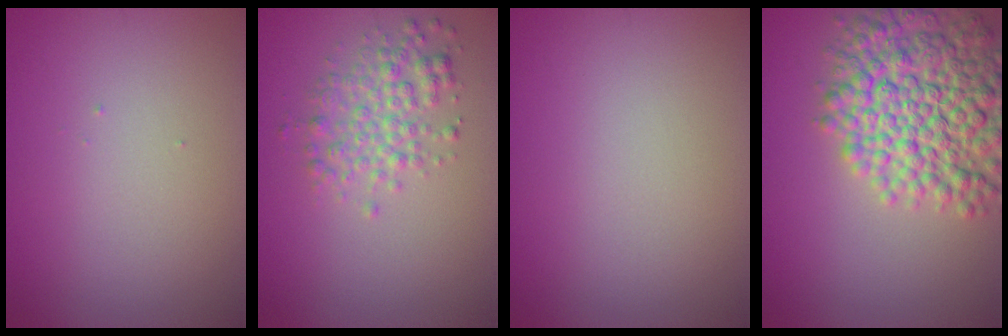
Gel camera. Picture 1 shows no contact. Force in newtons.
{"total": 3.1, "press": 3.1, "slide": 0.1}
{"total": 0.0}
{"total": 9.6, "press": 9.6, "slide": 0.3}